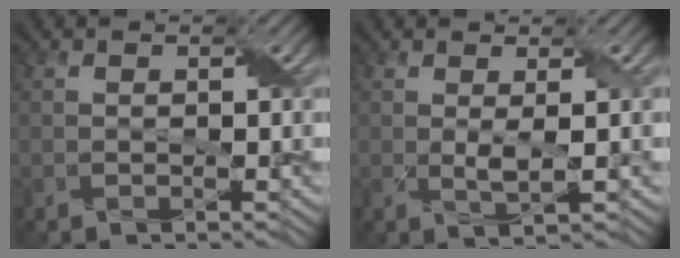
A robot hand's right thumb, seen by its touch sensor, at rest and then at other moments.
{"total": 2.0, "force": [0.5, 0.2, 1.9], "torque": [-0.043, 0.000, 0.011]}